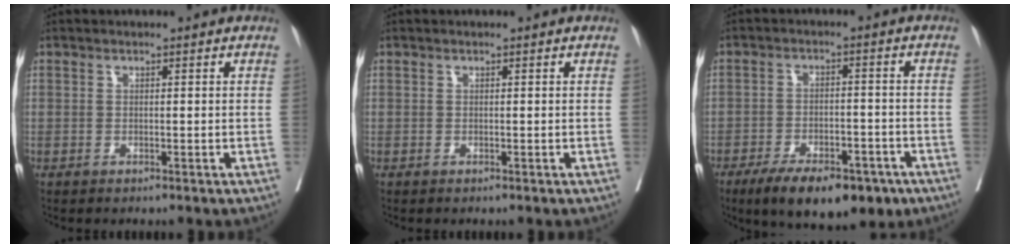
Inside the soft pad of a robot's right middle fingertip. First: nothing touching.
{"total": 0.0}
{"total": 13.2, "force": [-8.9, 5.4, 8.2], "torque": [-0.116, -0.003, -0.137]}